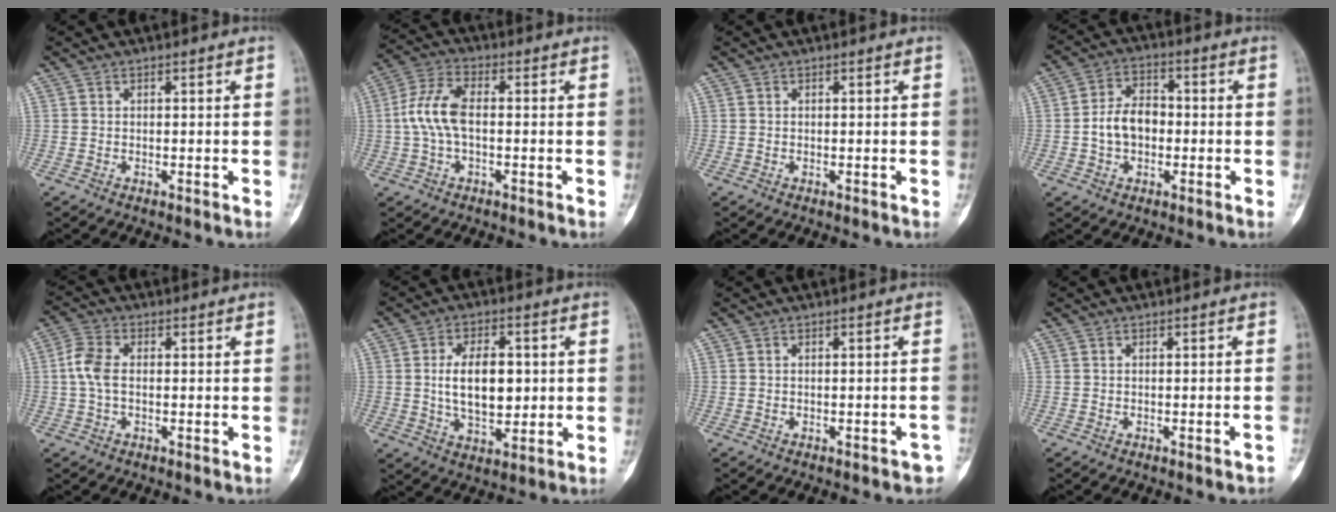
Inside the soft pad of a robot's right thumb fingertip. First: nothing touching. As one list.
[{"total": 8.6, "force": [-0.1, 4.3, 7.4], "torque": [-0.167, 0.025, -0.006]}, {"total": 0.0}, {"total": 7.8, "force": [-0.9, 5.6, 5.4], "torque": [-0.084, 0.024, -0.023]}, {"total": 5.5, "force": [0.0, 3.2, 4.4], "torque": [-0.107, 0.015, -0.004]}, {"total": 11.6, "force": [0.9, 6.5, 9.6], "torque": [-0.142, -0.004, 0.023]}, {"total": 2.4, "force": [-1.8, 1.1, 1.3], "torque": [-0.008, 0.016, -0.017]}, {"total": 1.3, "force": [-0.9, 0.1, 1.0], "torque": [-0.015, 0.005, -0.009]}]